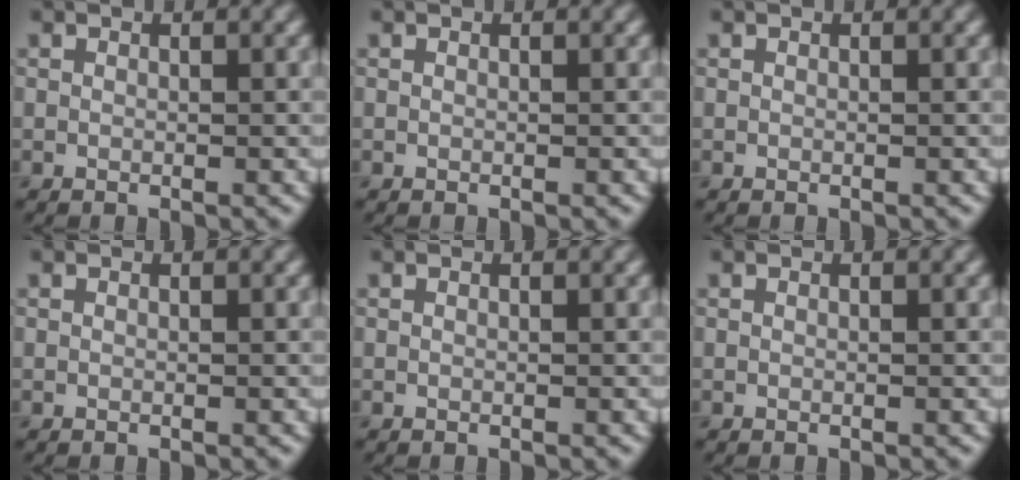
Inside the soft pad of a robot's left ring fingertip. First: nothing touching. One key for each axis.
{"total": 0.0}
{"total": 0.0}
{"total": 0.0}
{"total": 0.0}
{"total": 0.0}